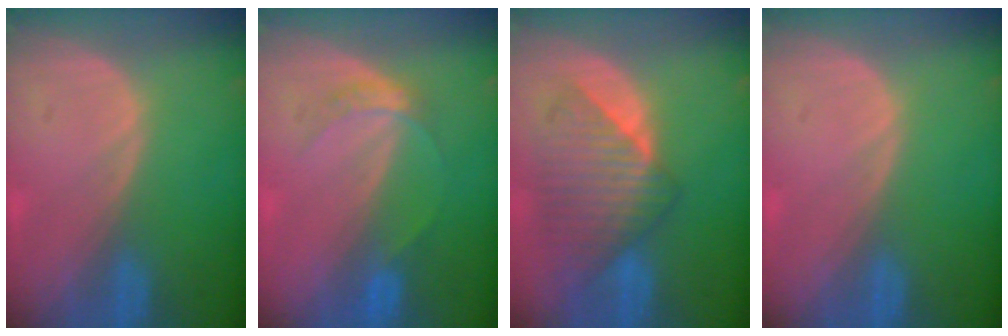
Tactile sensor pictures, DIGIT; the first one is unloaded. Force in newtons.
{"total": 3.1, "press": 3.1, "slide": 0.5}
{"total": 8.6, "press": 8.1, "slide": 2.7}
{"total": 0.0}